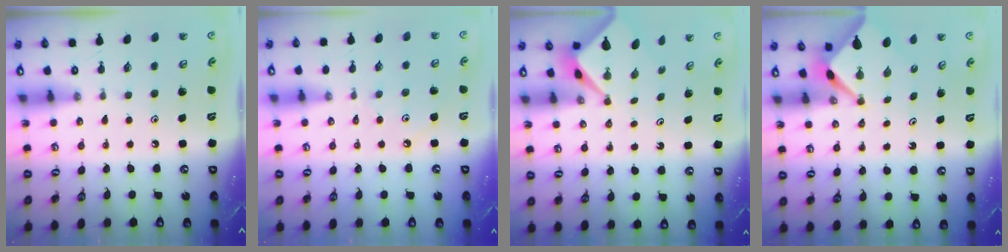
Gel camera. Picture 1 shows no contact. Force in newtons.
{"total": 2.2, "press": 2.2, "slide": 0.3}
{"total": 2.3, "press": 2.3, "slide": 0.3}
{"total": 2.5, "press": 2.5, "slide": 0.3}